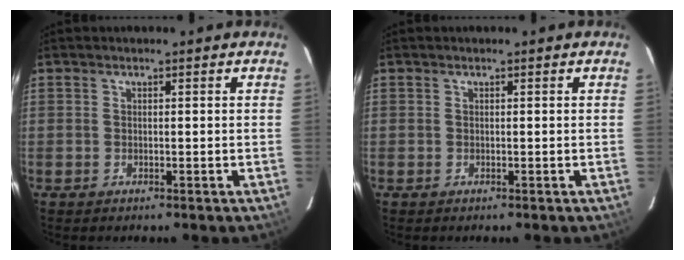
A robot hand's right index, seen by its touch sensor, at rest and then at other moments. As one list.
[{"total": 0.0}]